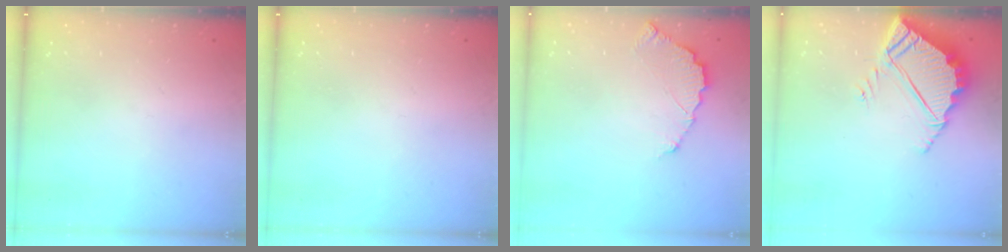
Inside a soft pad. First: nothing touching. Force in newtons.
{"total": 0.0}
{"total": 6.6, "press": 6.6, "slide": 0.2}
{"total": 7.8, "press": 7.7, "slide": 0.5}